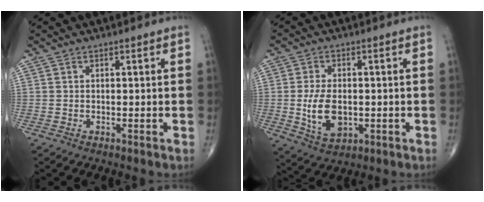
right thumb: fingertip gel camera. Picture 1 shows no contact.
{"total": 8.8, "force": [-1.0, 5.2, 7.0], "torque": [-0.118, -0.007, -0.010]}